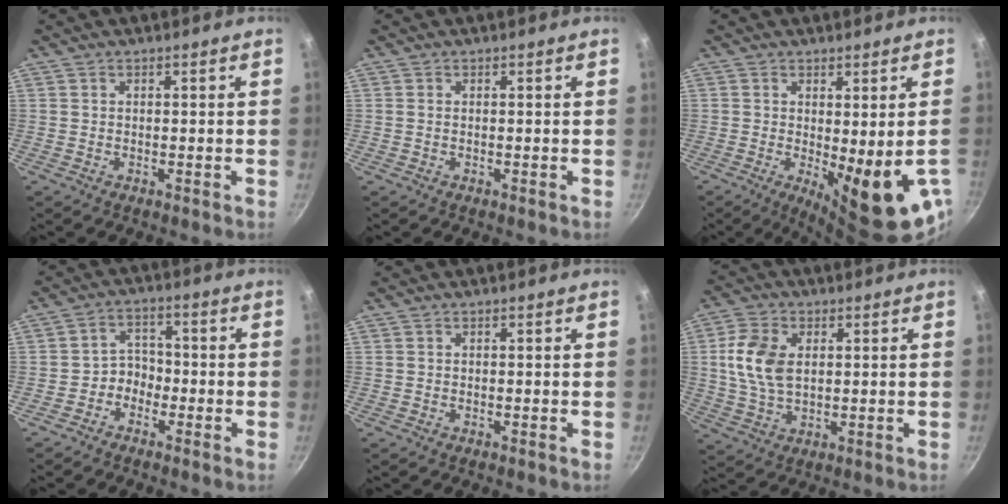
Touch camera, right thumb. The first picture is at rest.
{"total": 0.0}
{"total": 13.2, "force": [-2.6, 3.6, 12.5], "torque": [-0.149, -0.022, -0.023]}
{"total": 3.9, "force": [-2.2, 3.0, 1.2], "torque": [0.011, 0.033, -0.044]}
{"total": 0.0}
{"total": 9.8, "force": [1.6, 6.3, 7.3], "torque": [-0.135, 0.001, 0.030]}